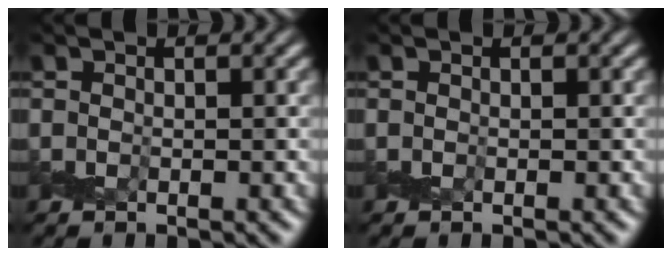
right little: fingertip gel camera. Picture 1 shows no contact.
{"total": 0.0}